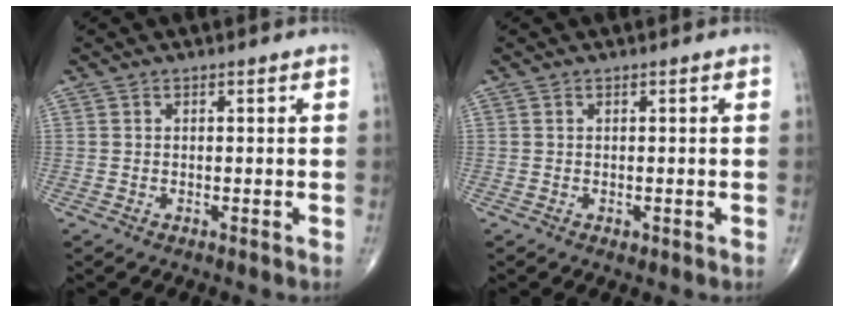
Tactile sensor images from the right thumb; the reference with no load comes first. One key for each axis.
{"total": 0.7, "fx": -0.2, "fy": 0.5, "fz": 0.5, "tx": -0.003, "ty": -0.001, "tz": -0.002}